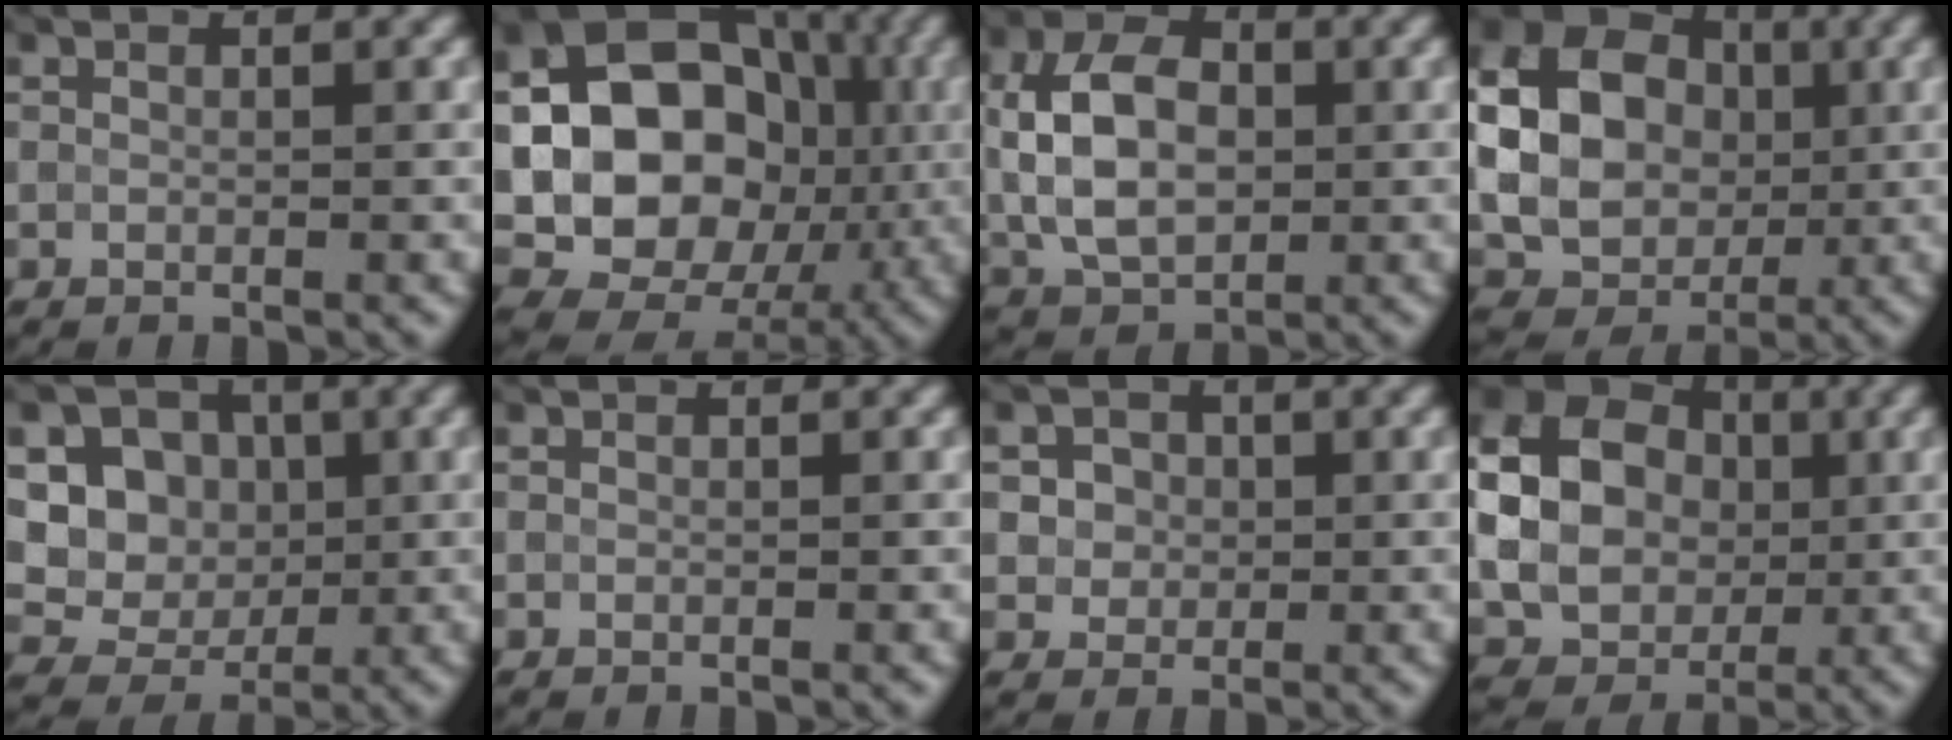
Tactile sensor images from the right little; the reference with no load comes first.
{"total": 16.7, "force": [-0.3, 13.8, 9.4], "torque": [-0.143, 0.006, -0.018]}
{"total": 8.1, "force": [0.7, 5.5, 5.9], "torque": [-0.125, 0.010, 0.010]}
{"total": 16.5, "force": [1.4, 14.3, 8.2], "torque": [-0.183, 0.018, 0.002]}
{"total": 7.4, "force": [1.9, 6.5, 3.1], "torque": [-0.056, 0.013, 0.027]}
{"total": 0.0}
{"total": 3.7, "force": [1.1, 3.2, 1.5], "torque": [-0.022, 0.012, 0.014]}
{"total": 12.1, "force": [0.6, 9.9, 7.0], "torque": [-0.145, 0.007, -0.001]}